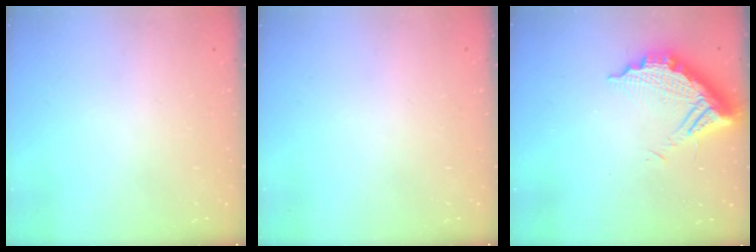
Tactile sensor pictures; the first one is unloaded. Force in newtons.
{"total": 0.0}
{"total": 13.7, "press": 13.7, "slide": 1.0}